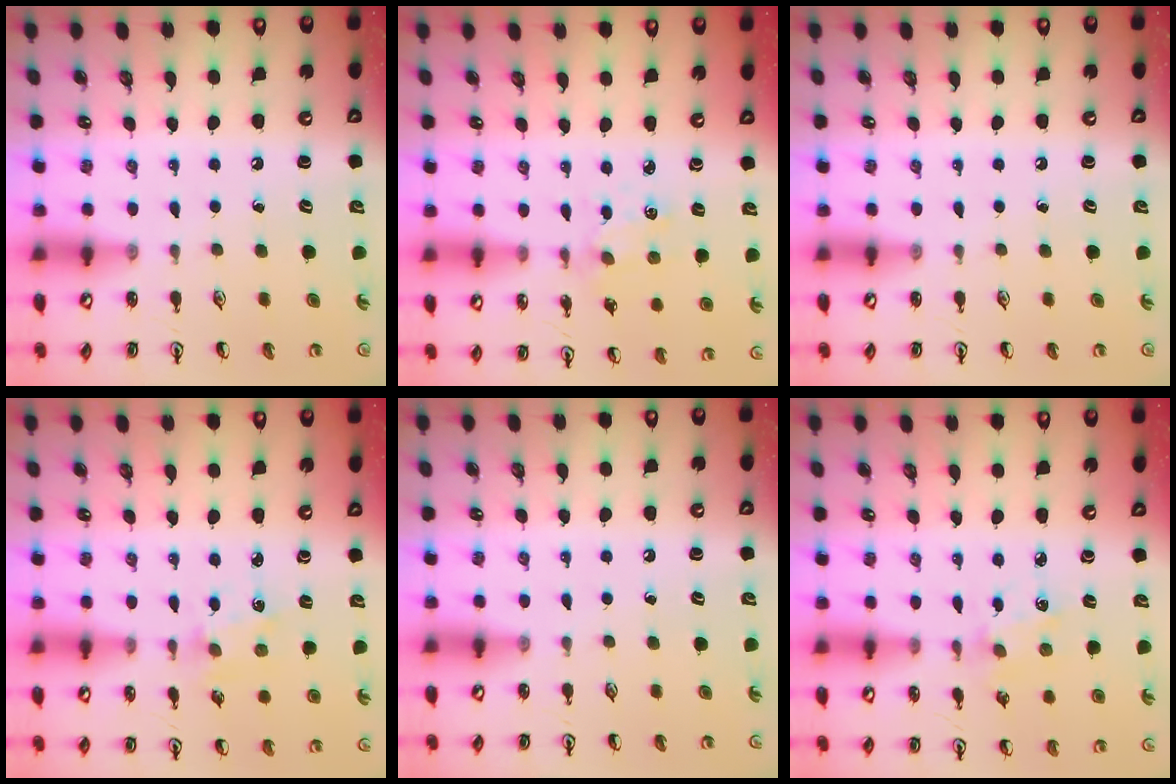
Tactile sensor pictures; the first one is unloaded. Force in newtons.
{"total": 1.8, "press": 1.8, "slide": 0.2}
{"total": 0.0}
{"total": 1.0, "press": 1.0, "slide": 0.2}
{"total": 0.0}
{"total": 2.7, "press": 2.7, "slide": 0.4}